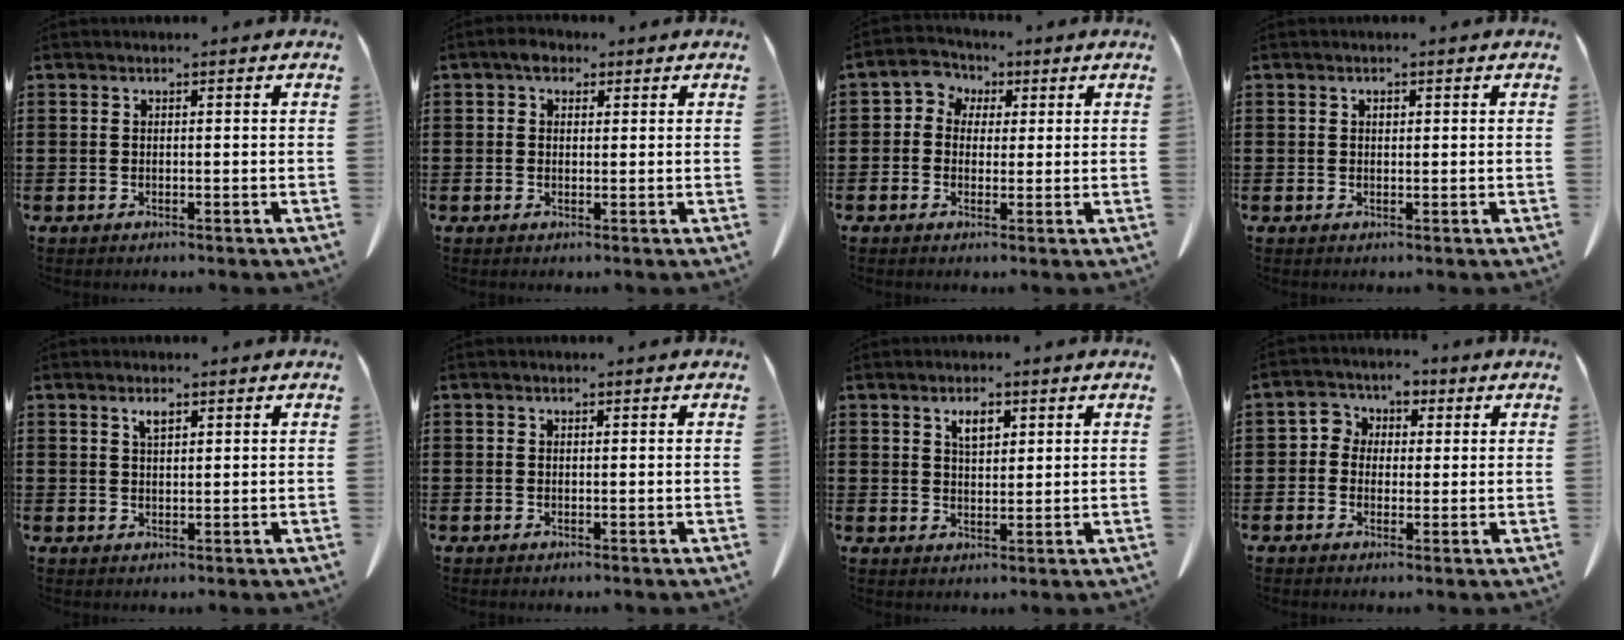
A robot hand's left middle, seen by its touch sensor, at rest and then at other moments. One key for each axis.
{"total": 2.2, "fx": 1.2, "fy": 1.3, "fz": 1.2, "tx": -0.019, "ty": 0.004, "tz": 0.020}
{"total": 3.1, "fx": 0.3, "fy": 2.9, "fz": 0.8, "tx": -0.032, "ty": 0.011, "tz": -0.001}
{"total": 0.5, "fx": 0.2, "fy": 0.3, "fz": 0.4, "tx": -0.009, "ty": 0.002, "tz": 0.005}
{"total": 1.7, "fx": 1.1, "fy": 0.5, "fz": 1.3, "tx": -0.020, "ty": -0.001, "tz": 0.016}
{"total": 0.0}
{"total": 3.2, "fx": 1.8, "fy": 1.3, "fz": 2.2, "tx": -0.032, "ty": -0.001, "tz": 0.028}
{"total": 3.2, "fx": 0.1, "fy": 3.1, "fz": 0.8, "tx": -0.034, "ty": 0.013, "tz": -0.007}